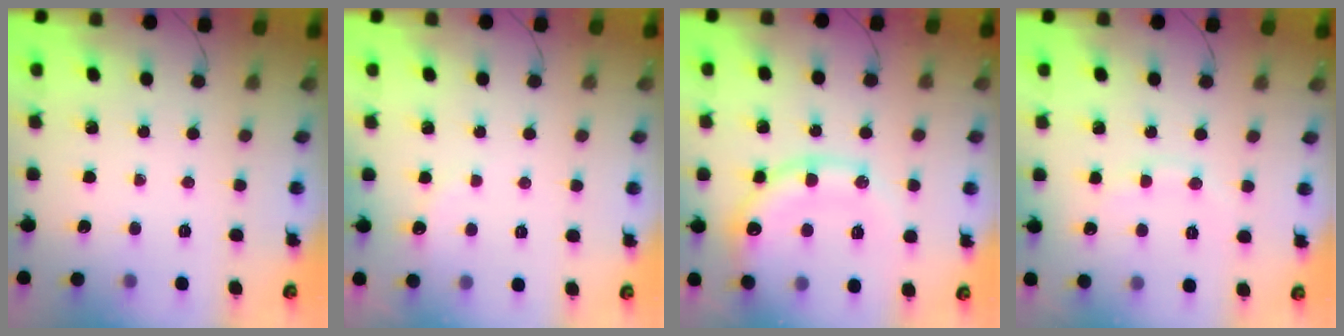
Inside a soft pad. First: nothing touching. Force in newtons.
{"total": 3.9, "press": 3.8, "slide": 0.8}
{"total": 17.1, "press": 16.8, "slide": 2.8}
{"total": 8.3, "press": 8.1, "slide": 1.4}